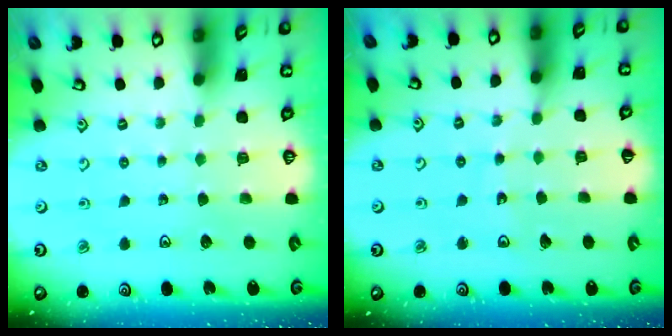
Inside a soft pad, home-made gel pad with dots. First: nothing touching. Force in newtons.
{"total": 3.9, "press": 3.8, "slide": 0.5}